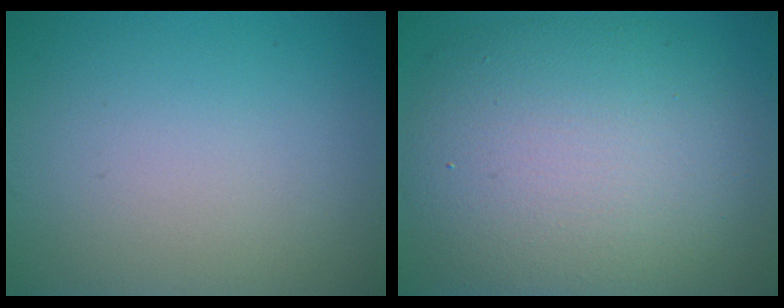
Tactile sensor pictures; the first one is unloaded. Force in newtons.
{"total": 11.2, "press": 11.1, "slide": 0.6}